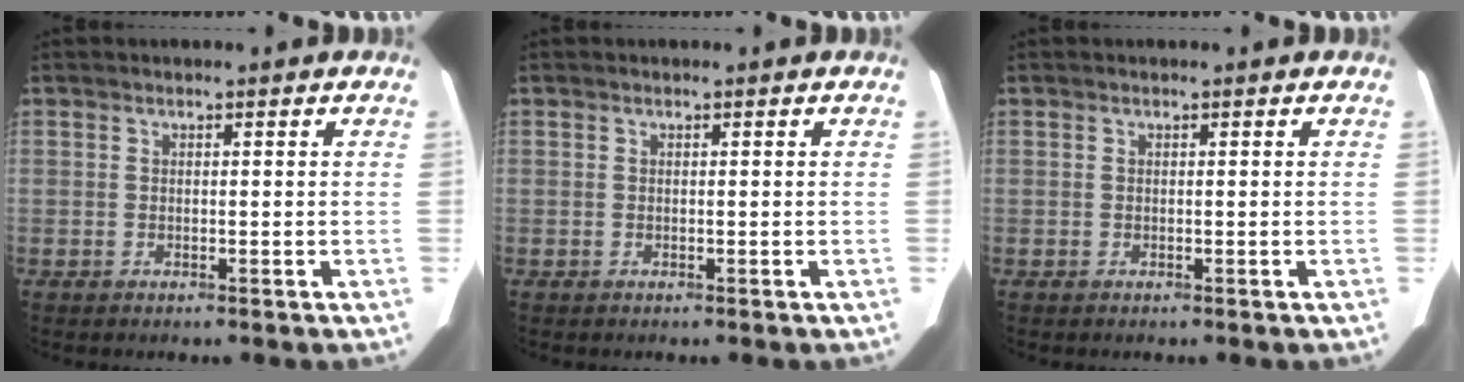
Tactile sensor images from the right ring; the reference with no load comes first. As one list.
[{"total": 0.0}, {"total": 0.0}]